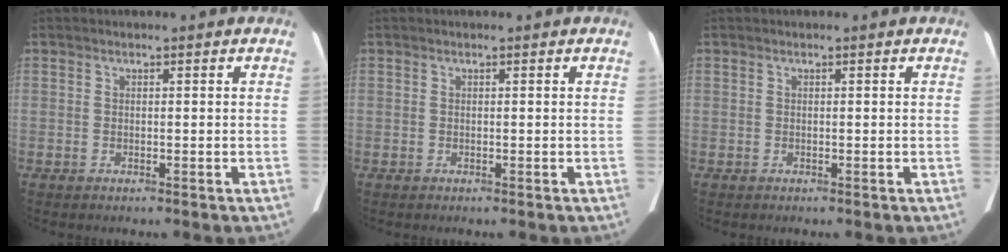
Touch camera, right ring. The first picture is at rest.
{"total": 0.0}
{"total": 0.0}